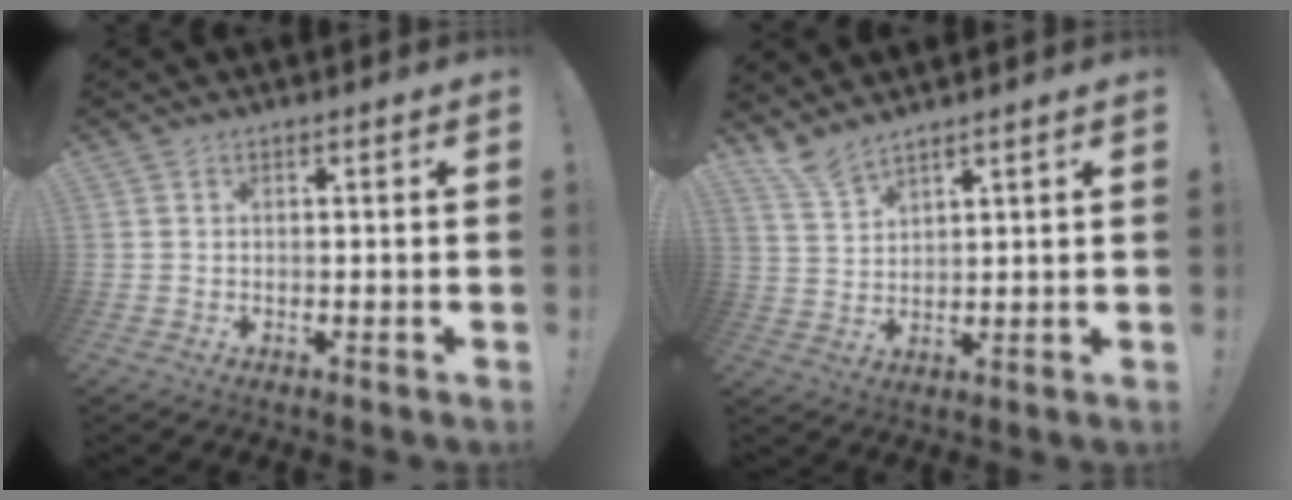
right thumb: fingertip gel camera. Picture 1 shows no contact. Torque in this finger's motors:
{"motor_torque": [-0.26, 0.66, 0.36, 0.23, 0.00]}